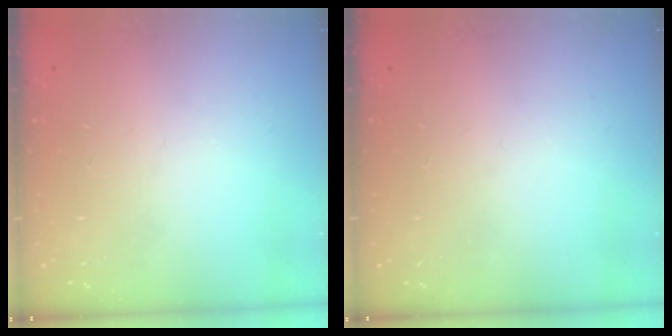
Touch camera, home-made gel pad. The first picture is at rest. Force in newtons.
{"total": 0.0}